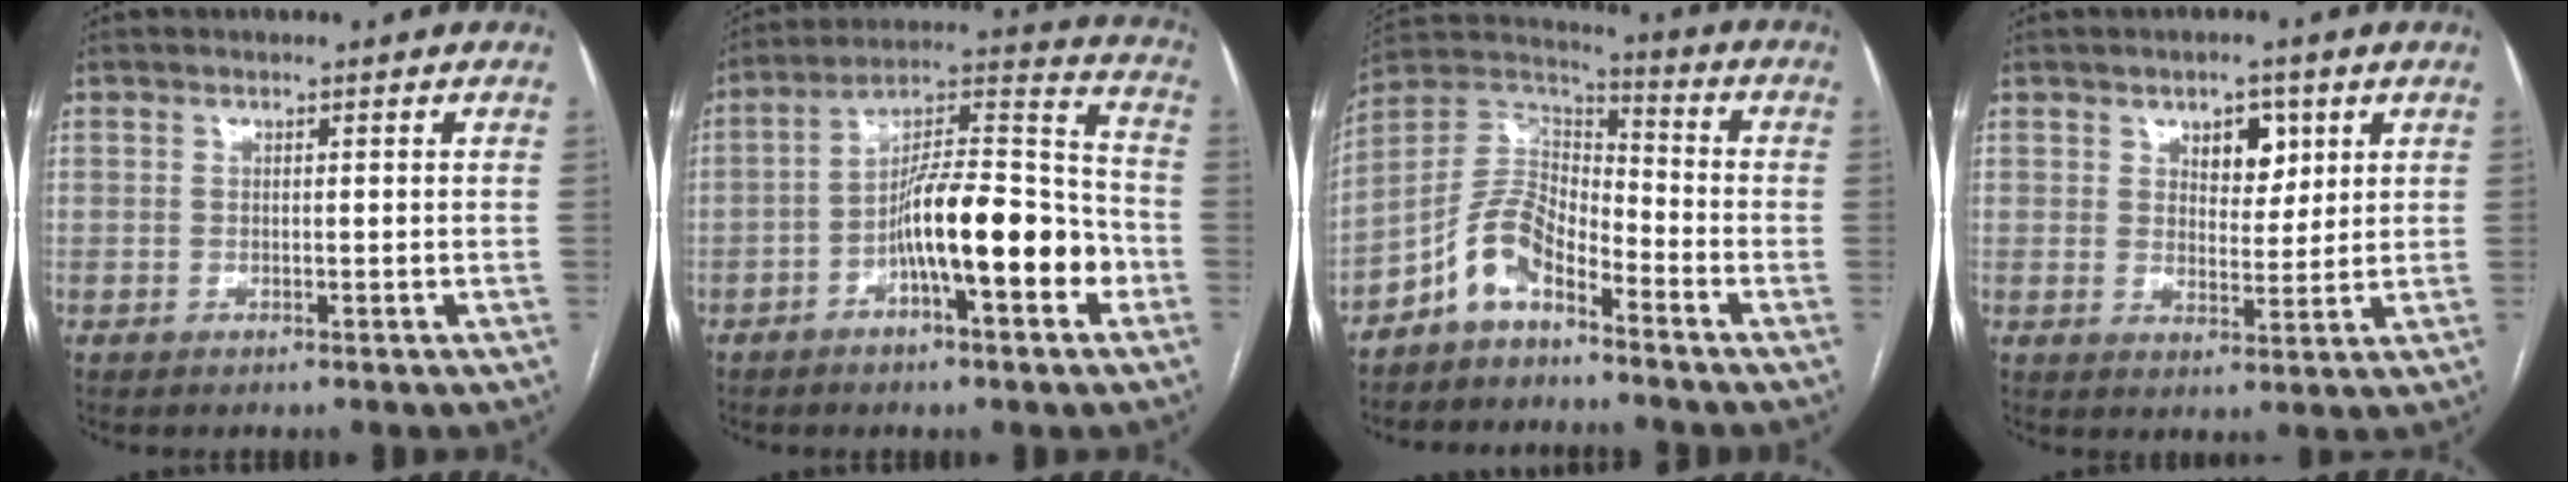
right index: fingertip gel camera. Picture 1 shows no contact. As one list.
[{"total": 15.8, "force": [-5.4, 3.1, 14.5], "torque": [-0.235, 0.023, -0.088]}, {"total": 8.7, "force": [-5.7, 3.8, 5.3], "torque": [-0.116, 0.029, -0.115]}, {"total": 5.3, "force": [2.6, 3.0, 3.5], "torque": [-0.047, 0.004, 0.041]}]